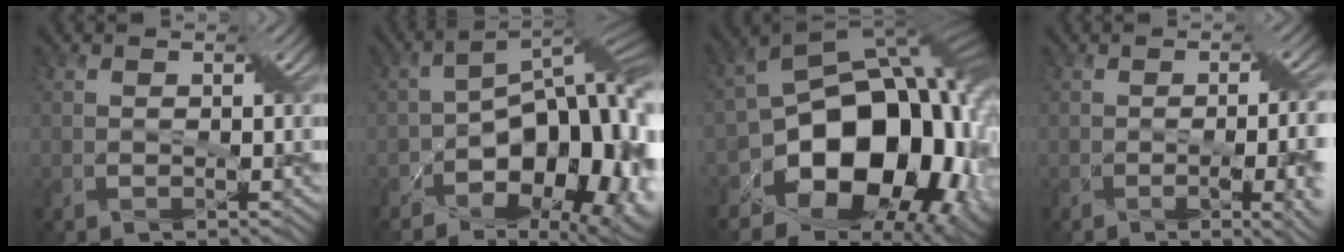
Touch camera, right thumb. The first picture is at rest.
{"total": 20.4, "force": [-7.4, 11.6, 15.1], "torque": [-0.177, -0.007, -0.088]}
{"total": 18.7, "force": [-4.6, 12.9, 12.7], "torque": [-0.183, -0.022, -0.071]}
{"total": 8.2, "force": [-1.9, 2.7, 7.4], "torque": [-0.087, -0.007, -0.017]}